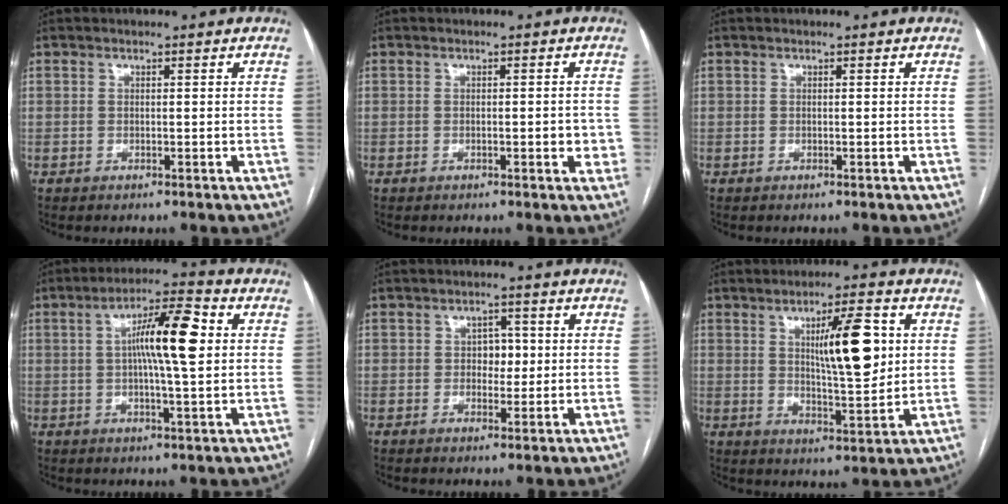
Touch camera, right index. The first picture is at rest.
{"total": 2.6, "force": [-0.5, 1.0, 2.4], "torque": [-0.027, 0.000, -0.005]}
{"total": 0.0}
{"total": 11.0, "force": [1.7, 1.3, 10.8], "torque": [-0.184, 0.019, 0.024]}
{"total": 3.2, "force": [0.2, 2.1, 2.3], "torque": [-0.026, 0.006, 0.005]}
{"total": 10.8, "force": [2.7, 2.0, 10.3], "torque": [-0.161, 0.002, 0.048]}